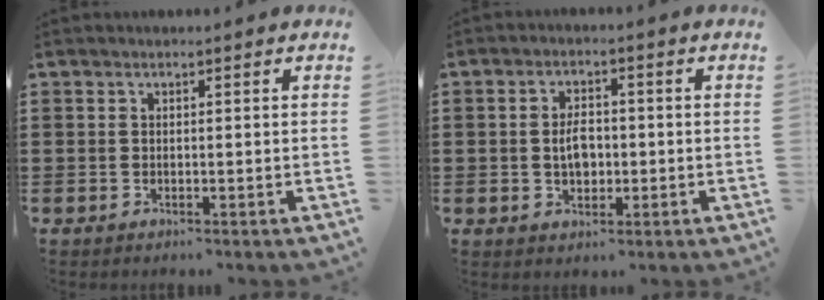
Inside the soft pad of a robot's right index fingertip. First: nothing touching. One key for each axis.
{"total": 4.0, "fx": -0.3, "fy": 2.3, "fz": 3.2, "tx": -0.057, "ty": 0.002, "tz": -0.008}